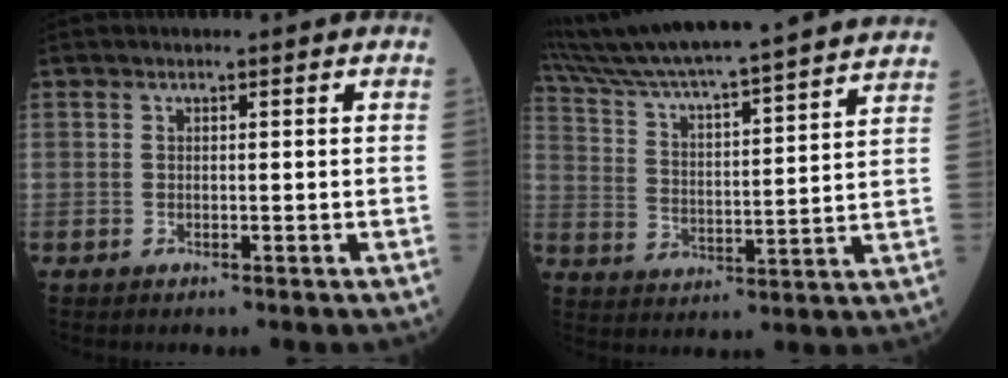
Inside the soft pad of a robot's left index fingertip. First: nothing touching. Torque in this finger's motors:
{"motor_torque": [0.83, -1.31, 0.22, 0.14]}